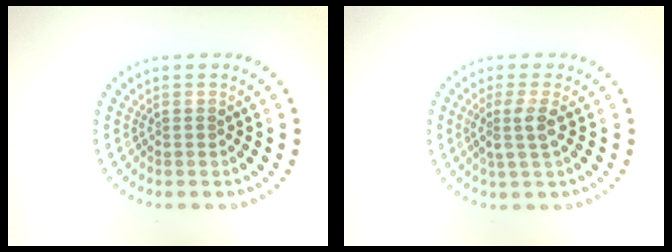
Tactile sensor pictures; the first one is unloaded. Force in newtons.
{"total": 2.4, "press": 2.0, "slide": 1.3}